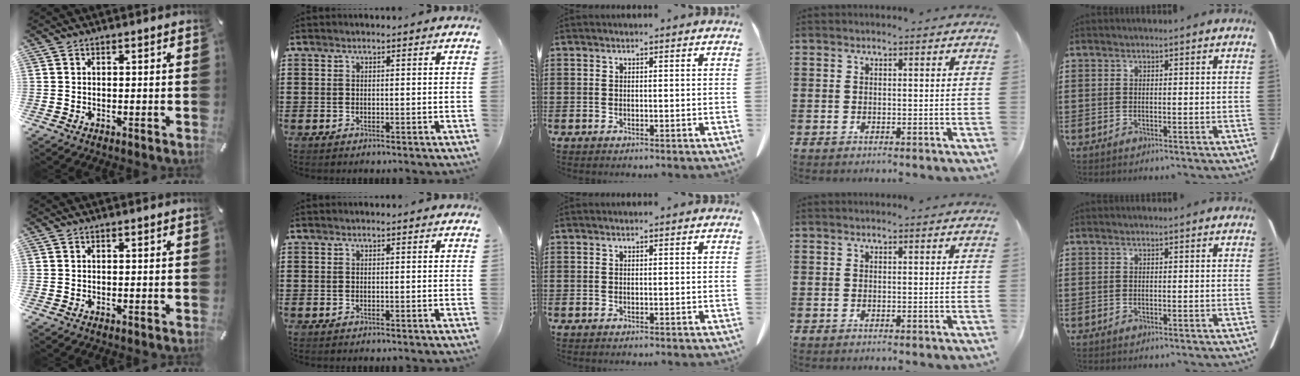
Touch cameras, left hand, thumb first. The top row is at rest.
{}